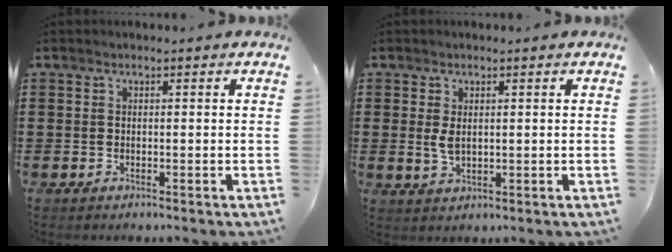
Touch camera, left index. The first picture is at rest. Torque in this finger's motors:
{"motor_torque": [0.41, 0.43, 0.21, 0.08]}